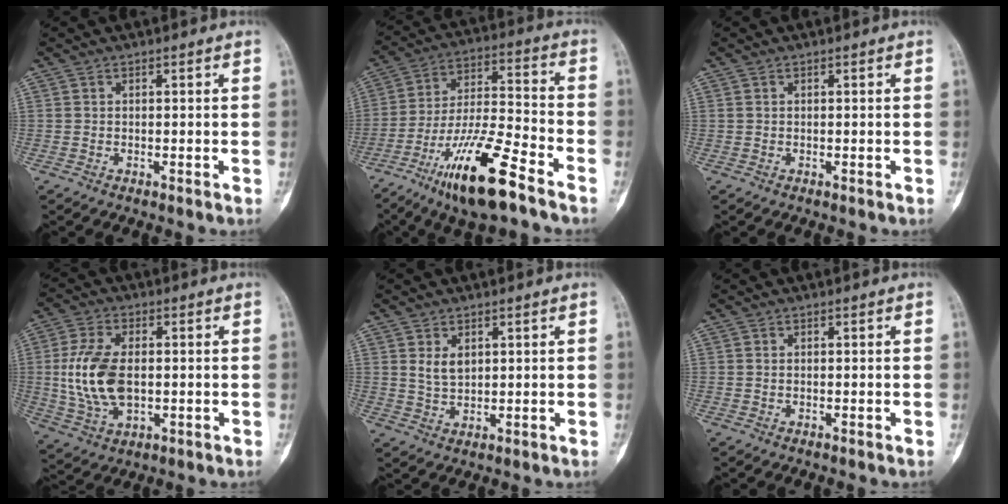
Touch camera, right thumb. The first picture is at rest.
{"total": 16.4, "force": [-10.1, 3.2, 12.5], "torque": [-0.237, 0.050, -0.181]}
{"total": 0.0}
{"total": 12.6, "force": [0.0, 7.3, 10.3], "torque": [-0.209, -0.002, 0.007]}
{"total": 3.4, "force": [1.4, 2.1, 2.4], "torque": [-0.034, -0.012, 0.030]}
{"total": 0.0}